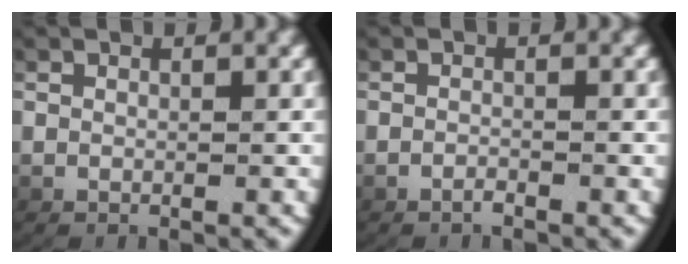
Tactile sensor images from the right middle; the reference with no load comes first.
{"total": 0.8, "force": [-0.8, 0.1, 0.2], "torque": [-0.010, 0.000, -0.016]}